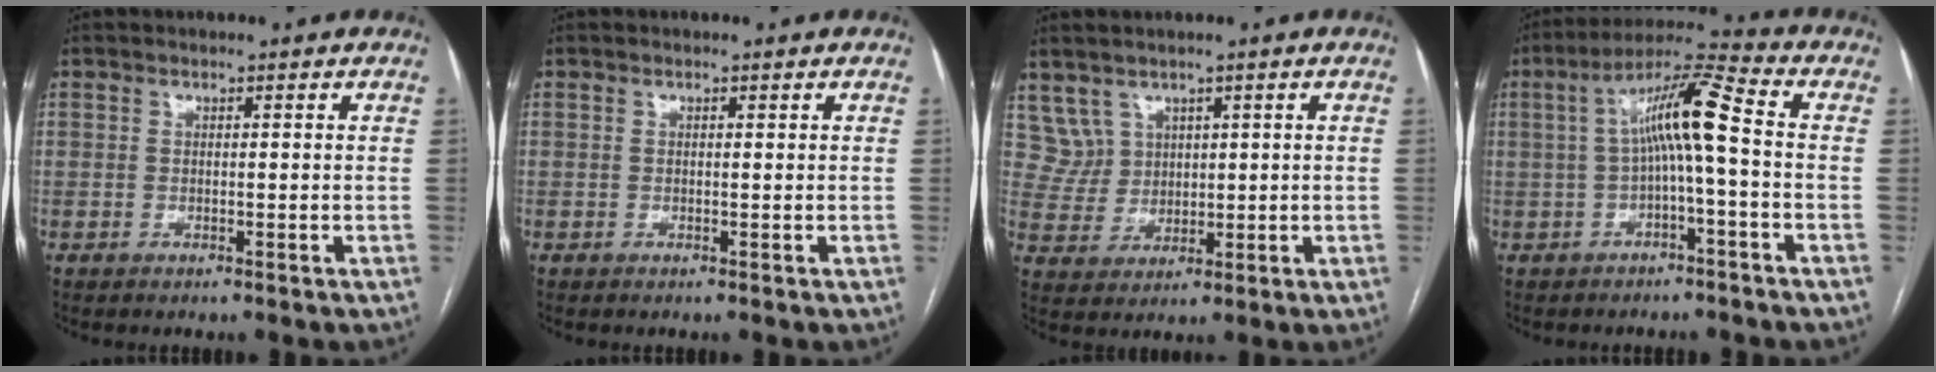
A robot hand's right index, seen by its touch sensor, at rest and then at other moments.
{"total": 0.0}
{"total": 4.8, "force": [2.8, 3.8, -0.2], "torque": [-0.002, 0.014, 0.066]}
{"total": 9.2, "force": [-0.1, 0.4, 9.2], "torque": [-0.163, 0.034, -0.002]}